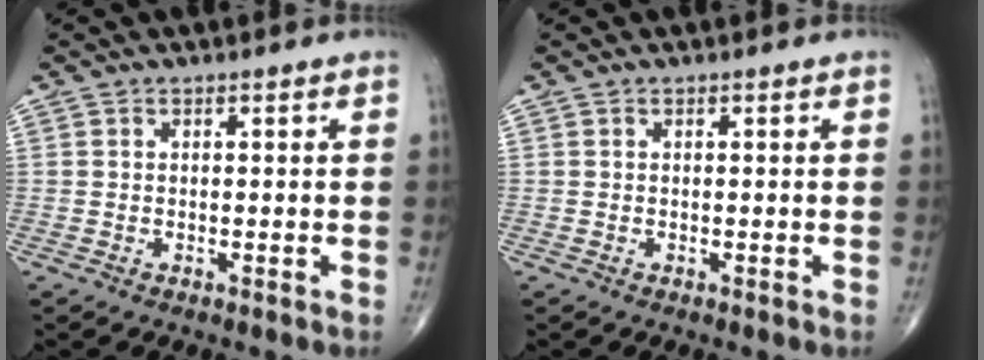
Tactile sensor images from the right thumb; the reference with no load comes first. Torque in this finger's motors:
{"motor_torque": [-0.15, 0.14, -0.06, 0.05, 0.02]}